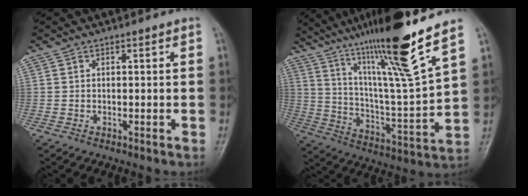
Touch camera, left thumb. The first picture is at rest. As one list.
[{"total": 21.3, "force": [14.6, 0.4, 15.6], "torque": [-0.244, -0.068, 0.257]}]